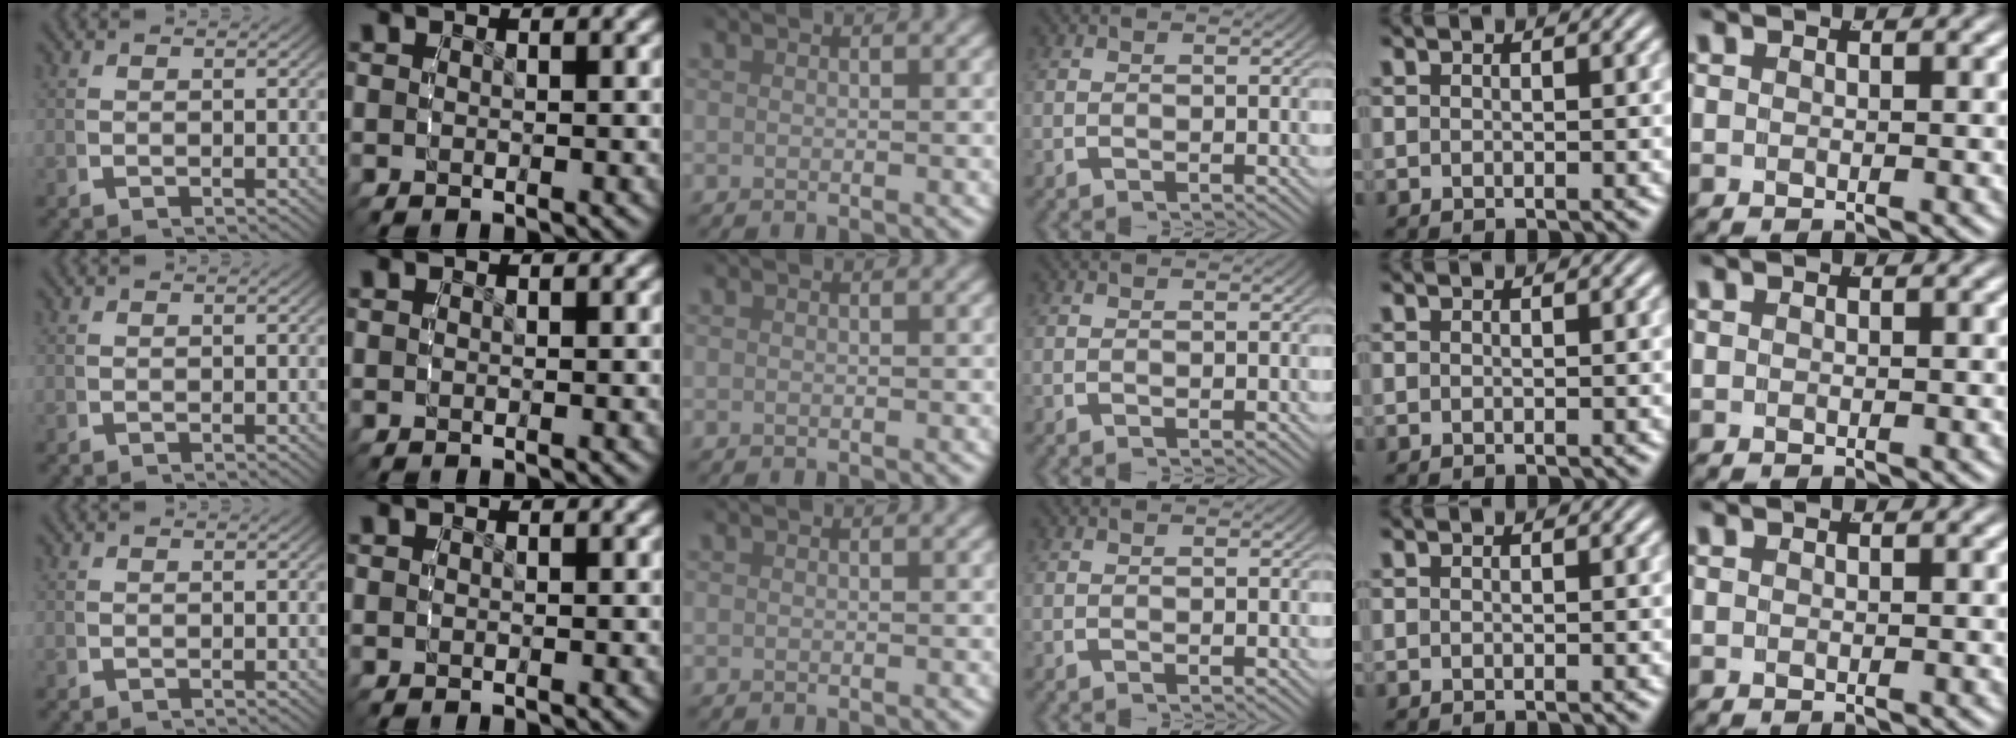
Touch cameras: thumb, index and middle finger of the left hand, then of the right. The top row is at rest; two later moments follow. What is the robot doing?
{"motion": "reach", "object": "backpack"}